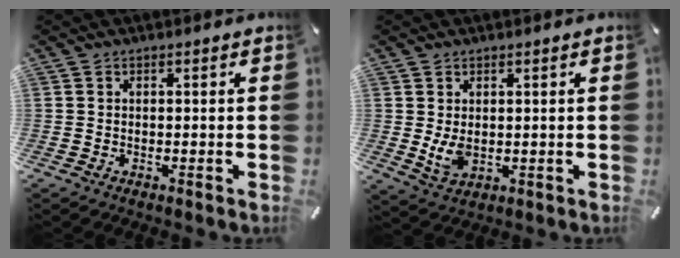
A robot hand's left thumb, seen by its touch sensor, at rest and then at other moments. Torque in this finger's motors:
{"motor_torque": [0.40, 0.52, 0.05, -0.01, 0.01]}